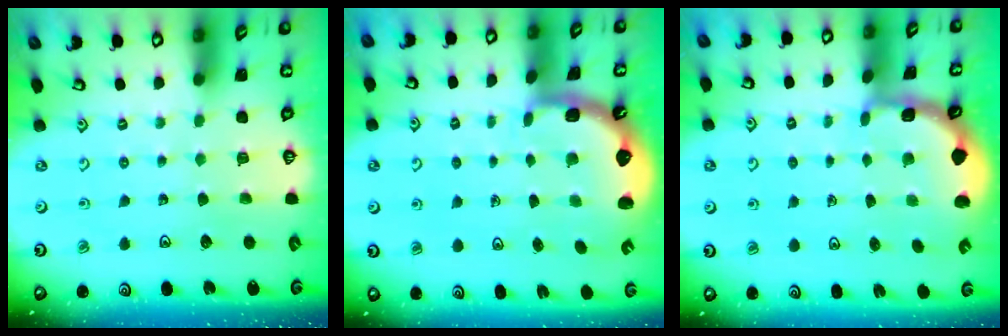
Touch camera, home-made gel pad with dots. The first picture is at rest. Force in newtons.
{"total": 2.7, "press": 1.4, "slide": 2.3}
{"total": 1.9, "press": 1.9, "slide": 0.2}